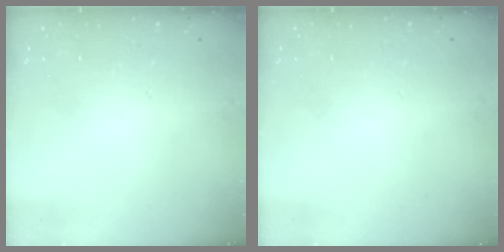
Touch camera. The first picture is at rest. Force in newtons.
{"total": 0.0}